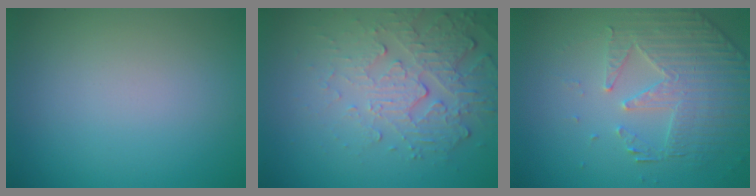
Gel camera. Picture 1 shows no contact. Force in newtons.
{"total": 5.2, "press": 3.5, "slide": 3.9}
{"total": 5.0, "press": 3.7, "slide": 3.4}